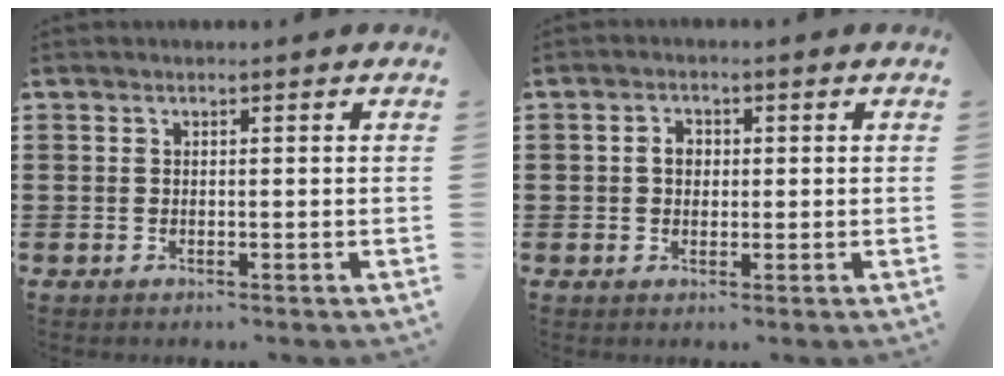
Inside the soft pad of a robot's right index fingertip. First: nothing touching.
{"total": 2.4, "force": [0.2, 1.7, 1.6], "torque": [-0.035, 0.008, 0.001]}